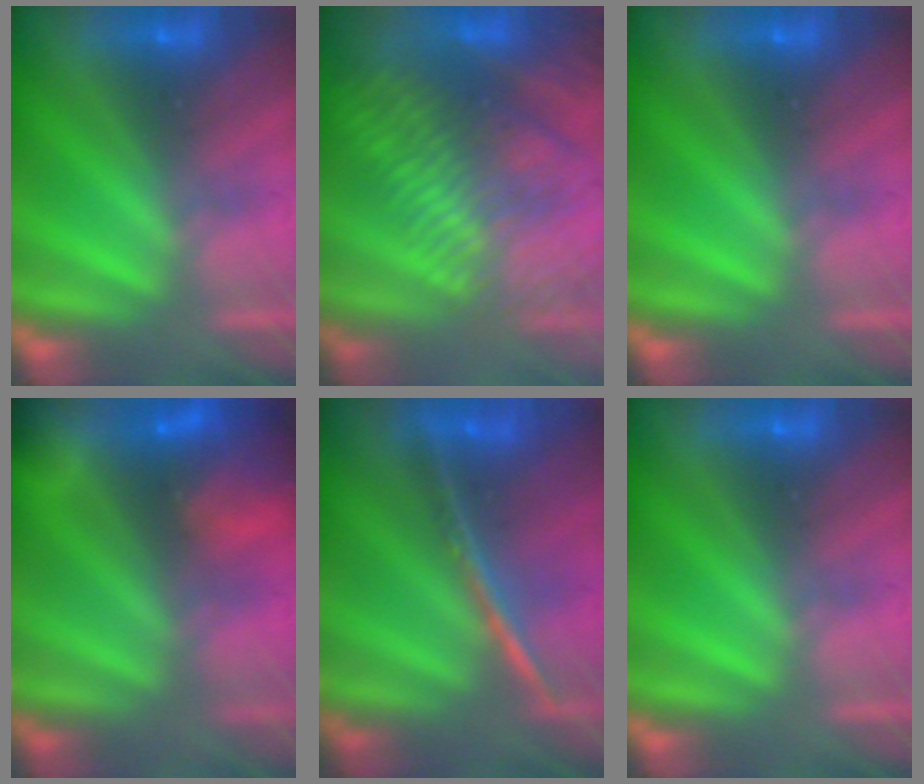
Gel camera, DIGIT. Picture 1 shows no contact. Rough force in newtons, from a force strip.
{"total": 8.8}
{"total": 0.0}
{"total": 9.0}
{"total": 1.9}
{"total": 0.0}